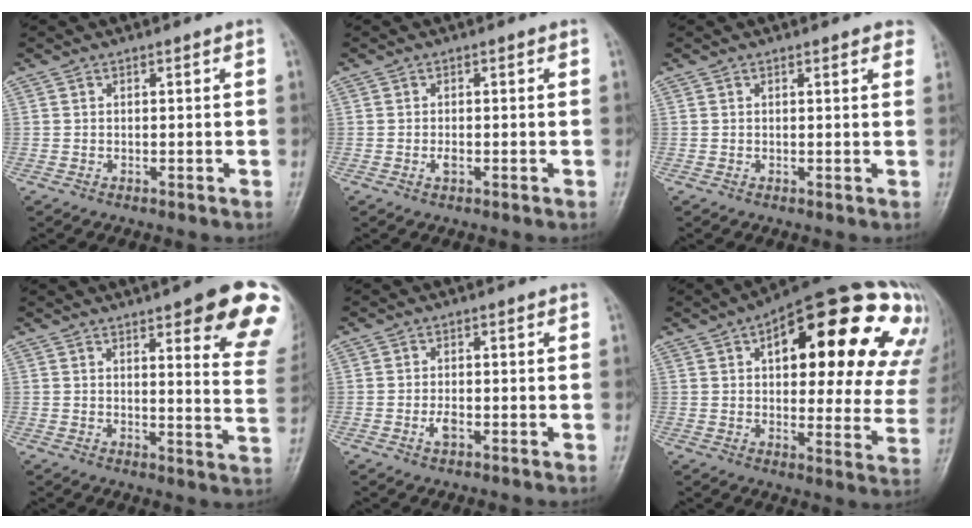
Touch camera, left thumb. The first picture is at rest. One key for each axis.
{"total": 1.3, "fx": -0.4, "fy": 0.7, "fz": 1.0, "tx": -0.017, "ty": -0.001, "tz": -0.009}
{"total": 2.7, "fx": 2.0, "fy": 0.9, "fz": 1.6, "tx": -0.004, "ty": 0.000, "tz": 0.015}
{"total": 16.8, "fx": 9.5, "fy": 3.7, "fz": 13.3, "tx": -0.135, "ty": -0.045, "tz": 0.103}
{"total": 2.2, "fx": -0.8, "fy": 1.2, "fz": 1.7, "tx": -0.030, "ty": 0.001, "tz": -0.017}
{"total": 28.7, "fx": 11.9, "fy": 11.7, "fz": 23.4, "tx": -0.259, "ty": 0.018, "tz": 0.157}